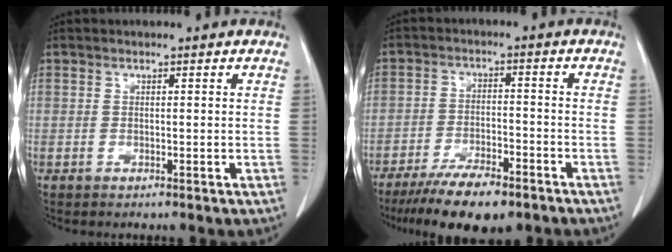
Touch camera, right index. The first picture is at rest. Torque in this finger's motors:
{"motor_torque": [0.30, -0.25, 0.11, 0.01]}